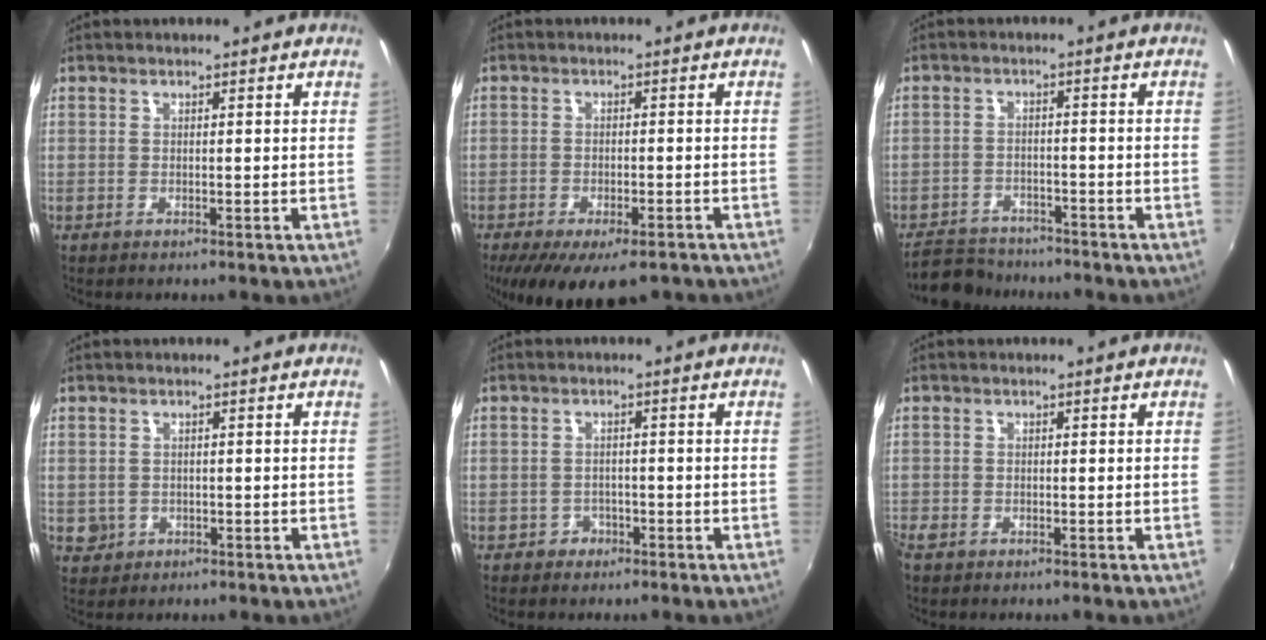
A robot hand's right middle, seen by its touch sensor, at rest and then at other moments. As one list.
[{"total": 15.5, "force": [-10.6, 6.3, 9.4], "torque": [-0.190, -0.048, -0.150]}, {"total": 9.3, "force": [-8.1, 3.8, 2.4], "torque": [-0.075, -0.006, -0.130]}, {"total": 4.1, "force": [-0.4, 3.9, 1.4], "torque": [-0.028, 0.000, 0.001]}, {"total": 3.5, "force": [-1.7, 3.0, 0.6], "torque": [-0.017, 0.005, -0.024]}, {"total": 2.9, "force": [-1.8, 1.8, 1.4], "torque": [-0.030, -0.006, -0.031]}]